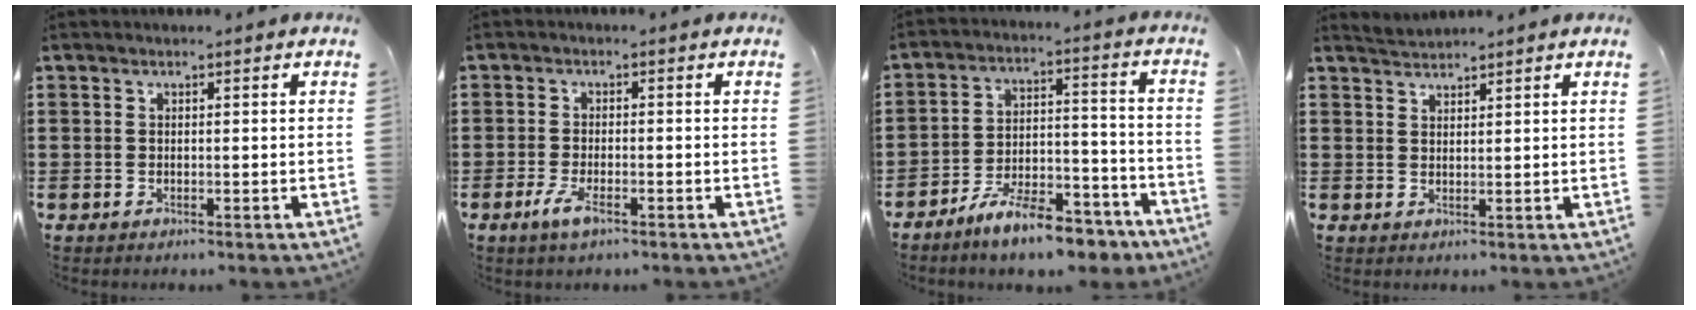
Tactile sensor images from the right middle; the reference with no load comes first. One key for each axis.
{"total": 3.3, "fx": -1.6, "fy": 0.9, "fz": 2.7, "tx": -0.065, "ty": -0.009, "tz": -0.036}
{"total": 10.3, "fx": -8.9, "fy": 1.9, "fz": 5.0, "tx": -0.082, "ty": 0.029, "tz": -0.166}
{"total": 1.9, "fx": 1.9, "fy": -0.1, "fz": -0.1, "tx": -0.004, "ty": 0.000, "tz": 0.038}